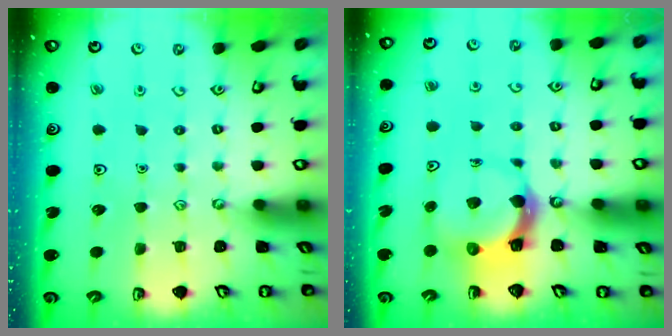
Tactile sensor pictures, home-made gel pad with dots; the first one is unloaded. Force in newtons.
{"total": 4.7, "press": 4.7, "slide": 0.7}